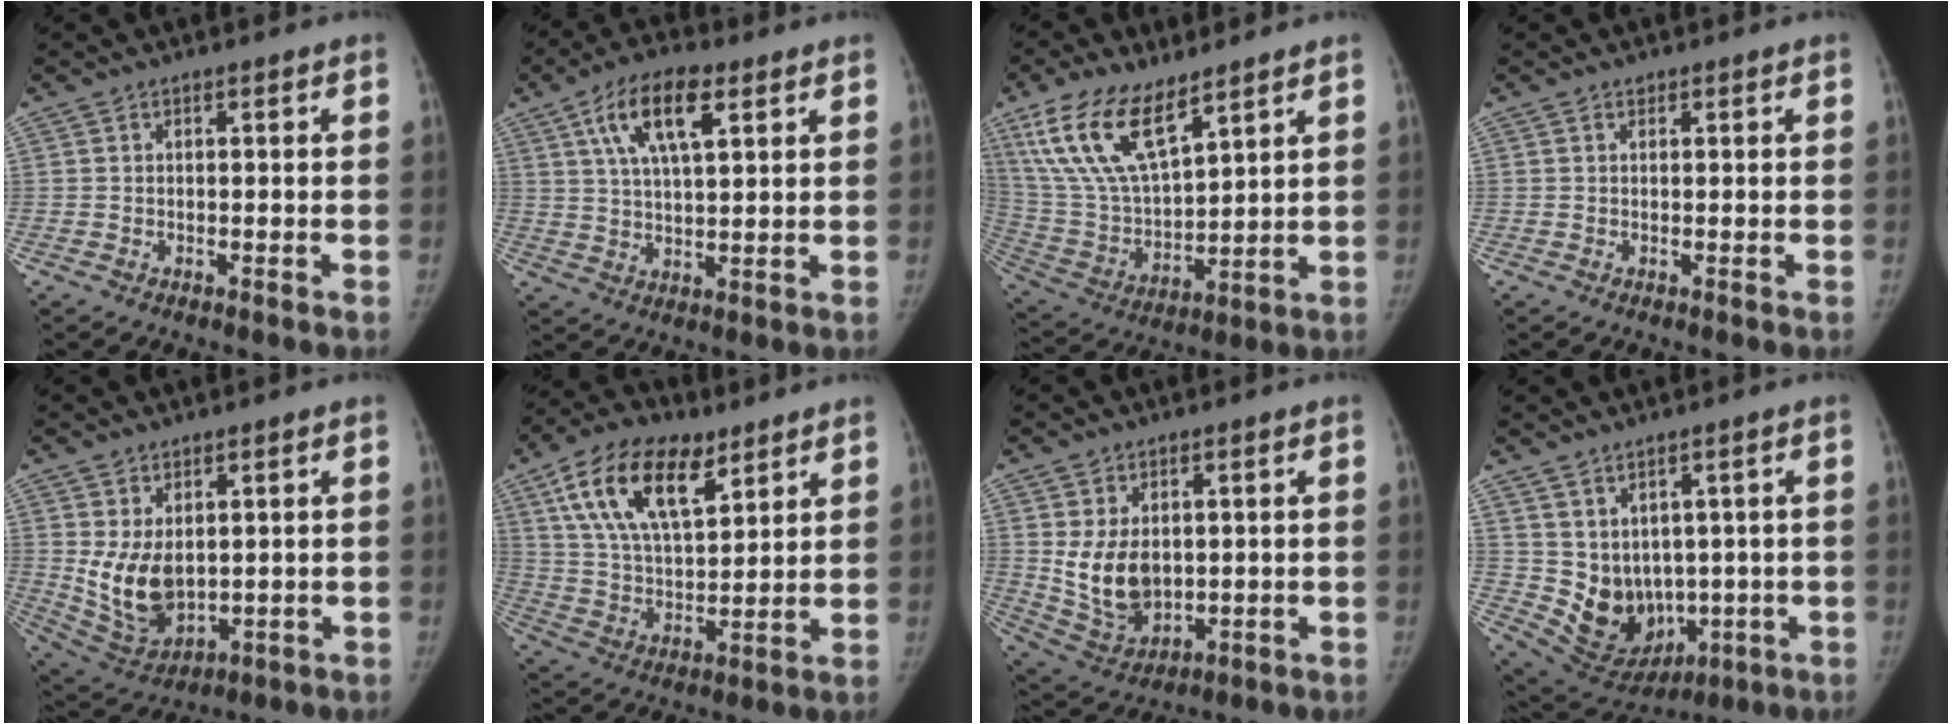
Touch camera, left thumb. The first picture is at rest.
{"total": 11.6, "force": [5.2, 4.7, 9.2], "torque": [-0.157, -0.005, 0.092]}
{"total": 16.9, "force": [10.2, 6.9, 11.6], "torque": [-0.216, -0.038, 0.209]}
{"total": 0.6, "force": [0.4, 0.4, 0.3], "torque": [-0.003, -0.002, 0.004]}
{"total": 10.4, "force": [1.3, 6.6, 7.8], "torque": [-0.129, -0.021, 0.049]}
{"total": 18.1, "force": [9.4, 9.1, 12.6], "torque": [-0.194, -0.030, 0.169]}
{"total": 10.5, "force": [1.3, 7.2, 7.5], "torque": [-0.113, -0.017, 0.046]}
{"total": 11.5, "force": [0.6, 9.2, 6.8], "torque": [-0.082, -0.009, 0.055]}